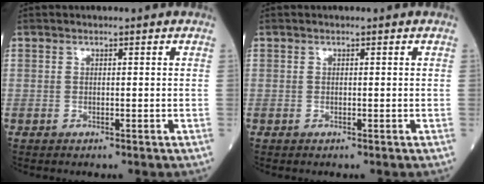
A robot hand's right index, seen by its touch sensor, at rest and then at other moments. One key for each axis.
{"total": 0.0}